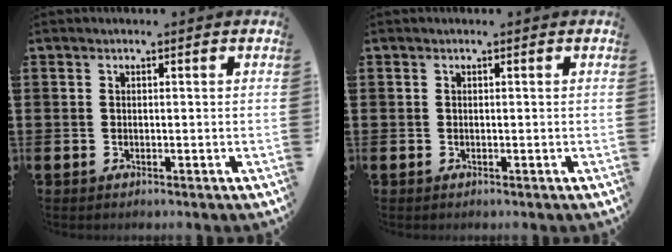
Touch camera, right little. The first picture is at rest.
{"total": 0.0}